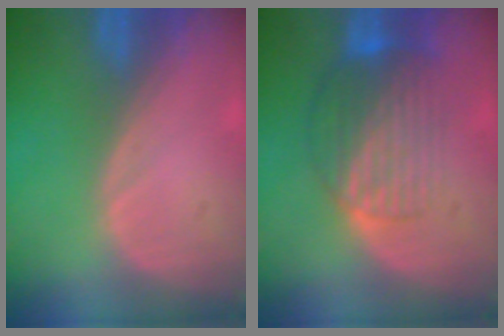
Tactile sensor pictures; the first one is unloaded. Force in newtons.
{"total": 8.0, "press": 7.1, "slide": 3.7}